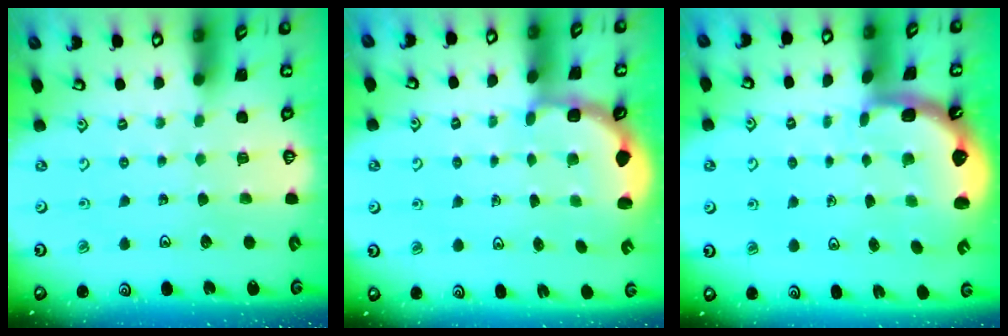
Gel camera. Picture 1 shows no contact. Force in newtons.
{"total": 3.0, "press": 2.6, "slide": 1.5}
{"total": 2.7, "press": 1.5, "slide": 2.3}